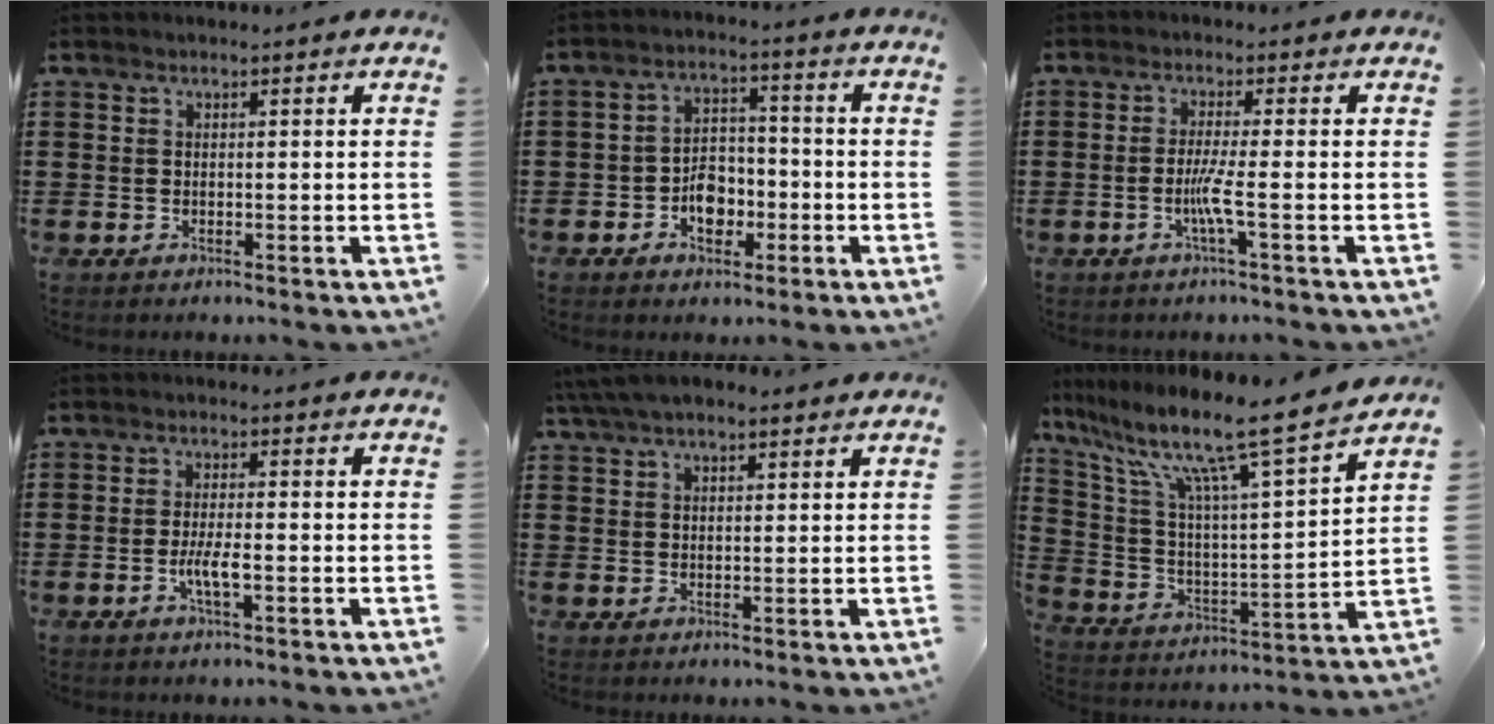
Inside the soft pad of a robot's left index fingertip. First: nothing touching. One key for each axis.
{"total": 5.3, "fx": -2.1, "fy": 3.7, "fz": 3.2, "tx": -0.052, "ty": 0.008, "tz": -0.039}
{"total": 4.0, "fx": -1.2, "fy": -0.5, "fz": 3.8, "tx": -0.083, "ty": -0.013, "tz": -0.030}
{"total": 3.7, "fx": -1.0, "fy": 0.7, "fz": 3.5, "tx": -0.073, "ty": -0.005, "tz": -0.022}
{"total": 4.7, "fx": 3.7, "fy": 1.4, "fz": 2.6, "tx": -0.059, "ty": 0.002, "tz": 0.068}
{"total": 13.1, "fx": 10.1, "fy": 0.2, "fz": 8.3, "tx": -0.187, "ty": -0.068, "tz": 0.158}